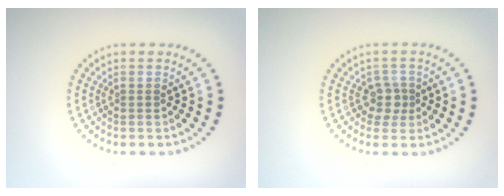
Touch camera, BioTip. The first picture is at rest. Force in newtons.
{"total": 2.0, "press": 1.6, "slide": 1.2}